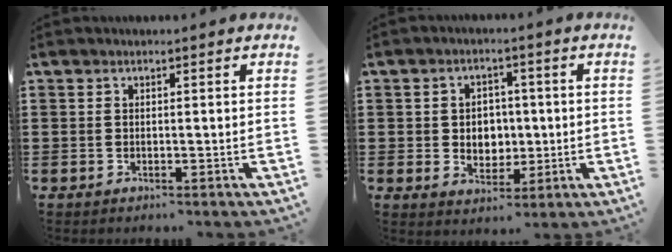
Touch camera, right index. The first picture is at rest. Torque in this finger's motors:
{"motor_torque": [1.36, 0.78, 0.18, 0.03]}